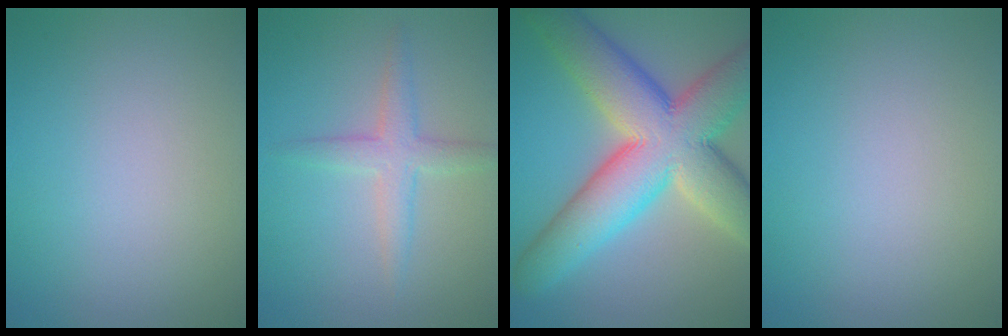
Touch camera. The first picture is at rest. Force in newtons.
{"total": 2.9, "press": 2.9, "slide": 0.1}
{"total": 13.6, "press": 13.6, "slide": 0.5}
{"total": 0.0}